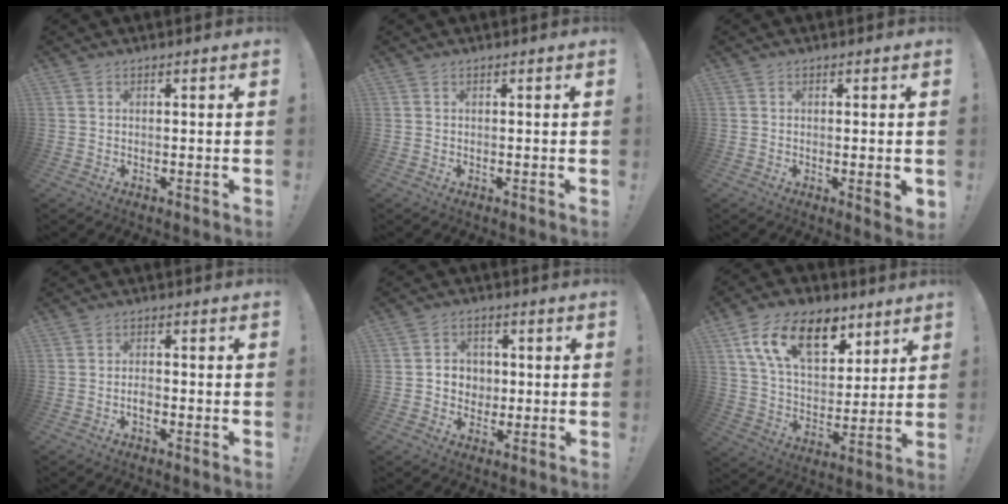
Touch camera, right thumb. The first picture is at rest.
{"total": 0.0}
{"total": 2.7, "force": [0.1, 0.2, 2.7], "torque": [-0.033, -0.008, 0.002]}
{"total": 2.4, "force": [-1.3, 1.1, 1.7], "torque": [-0.019, 0.003, -0.023]}
{"total": 6.2, "force": [0.1, 5.8, 2.1], "torque": [-0.034, 0.000, 0.007]}
{"total": 19.0, "force": [10.0, 10.8, 12.0], "torque": [-0.193, -0.042, 0.178]}